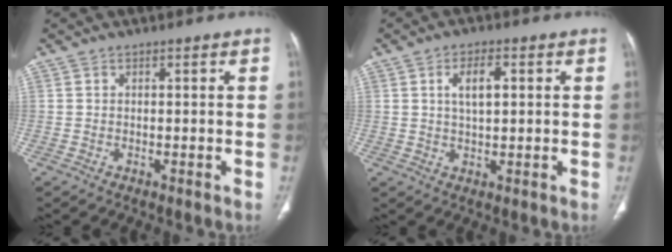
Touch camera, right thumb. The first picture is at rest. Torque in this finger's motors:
{"motor_torque": [0.00, 0.00, -0.03, 0.02, 0.03]}